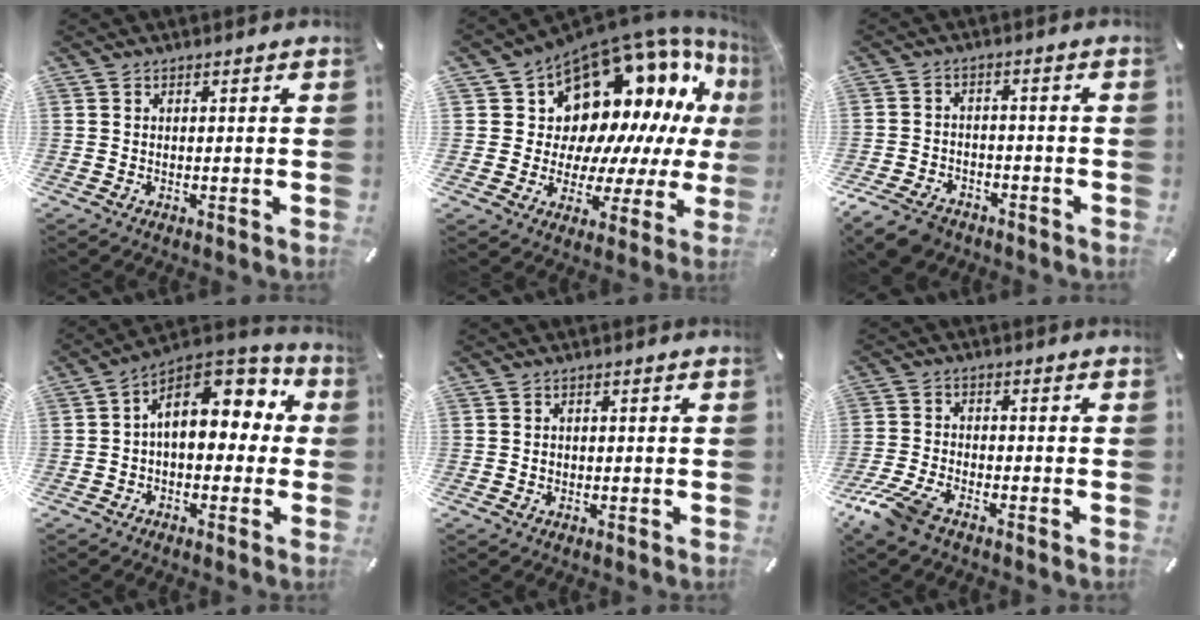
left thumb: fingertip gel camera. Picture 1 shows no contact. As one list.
[{"total": 16.4, "force": [10.0, 11.4, 6.1], "torque": [-0.069, -0.120, 0.195]}, {"total": 7.4, "force": [-5.4, 4.1, 3.1], "torque": [-0.070, 0.023, -0.103]}, {"total": 12.7, "force": [4.1, 8.0, 9.0], "torque": [-0.136, -0.018, 0.075]}, {"total": 1.2, "force": [-0.3, 1.0, 0.6], "torque": [-0.011, 0.003, -0.007]}, {"total": 7.7, "force": [-5.5, 2.9, 4.5], "torque": [-0.109, 0.008, -0.108]}]